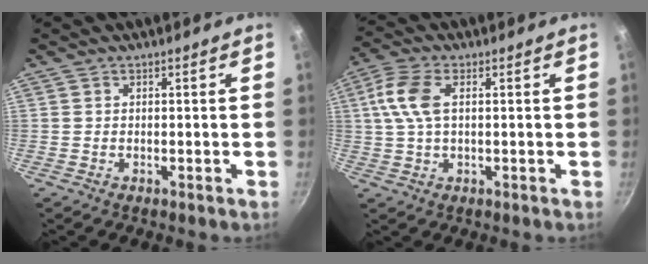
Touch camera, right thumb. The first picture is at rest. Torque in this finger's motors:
{"motor_torque": [-0.35, 0.34, 1.07, -0.33, 0.24]}